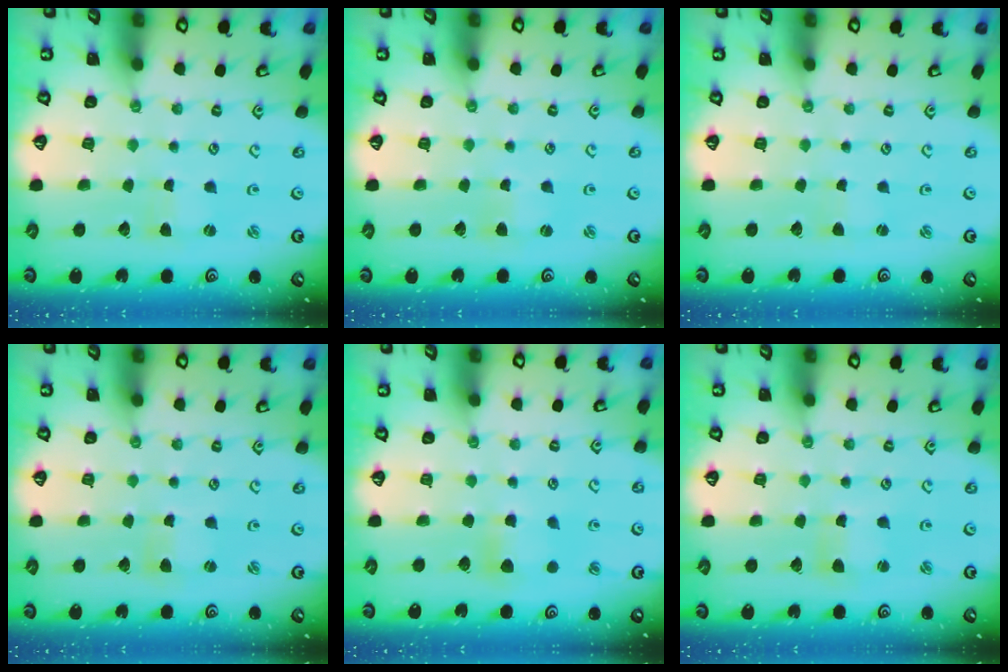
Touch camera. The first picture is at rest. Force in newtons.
{"total": 1.0, "press": 1.0, "slide": 0.1}
{"total": 0.0}
{"total": 0.7, "press": 0.7, "slide": 0.2}
{"total": 5.5, "press": 5.5, "slide": 0.7}
{"total": 2.9, "press": 2.9, "slide": 0.3}